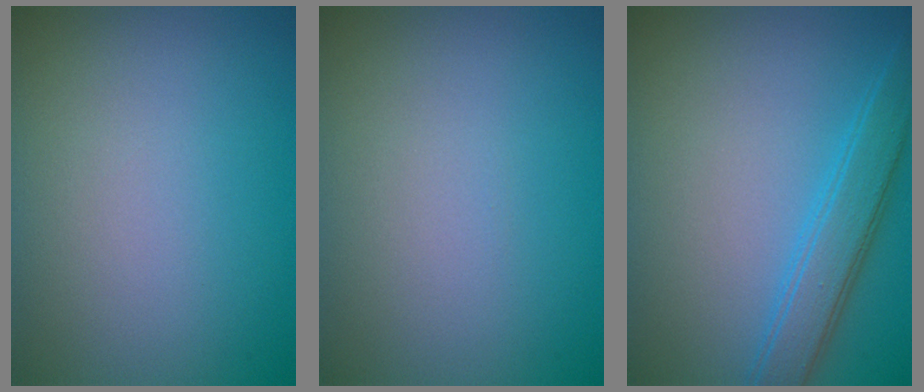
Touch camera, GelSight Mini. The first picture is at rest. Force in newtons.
{"total": 0.0}
{"total": 3.5, "press": 3.5, "slide": 0.2}